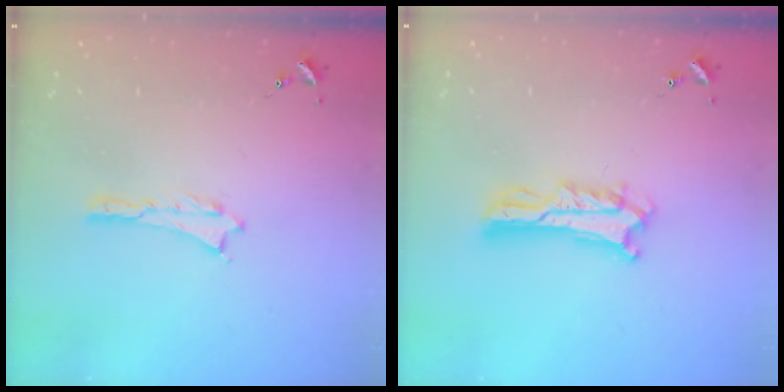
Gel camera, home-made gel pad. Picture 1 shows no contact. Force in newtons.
{"total": 4.9, "press": 4.8, "slide": 0.5}